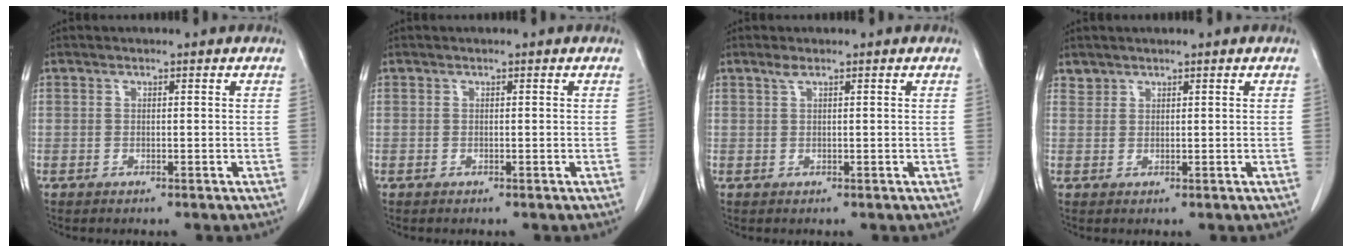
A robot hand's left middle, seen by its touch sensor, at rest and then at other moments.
{"total": 0.0}
{"total": 1.0, "force": [0.7, 0.0, 0.7], "torque": [-0.020, 0.007, 0.016]}
{"total": 1.1, "force": [1.0, 0.4, -0.2], "torque": [0.007, 0.002, 0.018]}